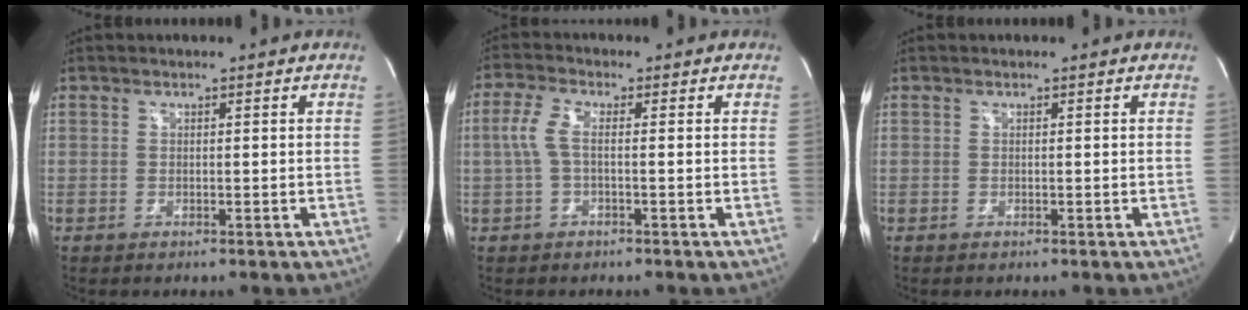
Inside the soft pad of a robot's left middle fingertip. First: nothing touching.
{"total": 3.6, "force": [-0.2, 0.9, 3.5], "torque": [-0.085, 0.012, -0.004]}
{"total": 0.0}